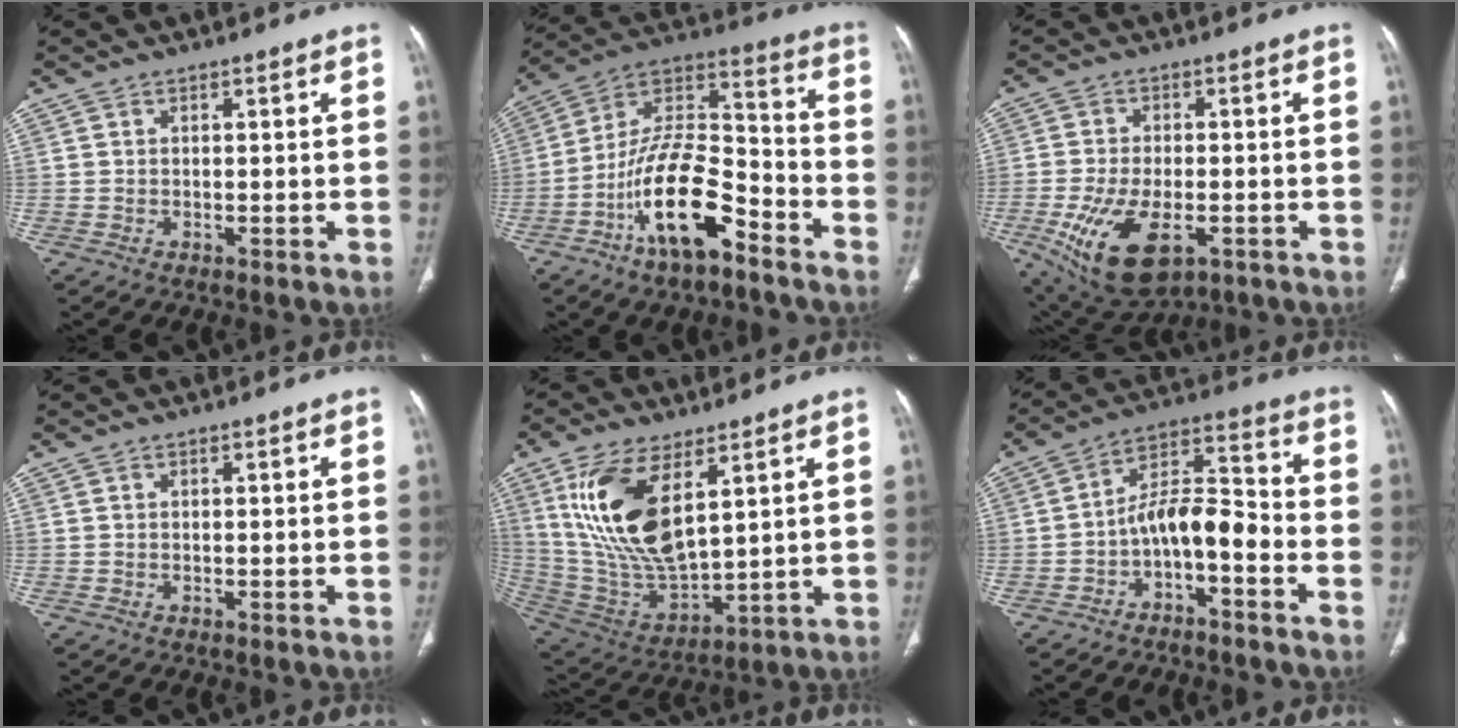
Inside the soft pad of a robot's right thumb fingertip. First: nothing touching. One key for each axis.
{"total": 18.2, "fx": -9.8, "fy": 7.4, "fz": 13.4, "tx": -0.235, "ty": 0.074, "tz": -0.179}
{"total": 14.4, "fx": -5.5, "fy": 7.4, "fz": 11.1, "tx": -0.213, "ty": 0.002, "tz": -0.078}
{"total": 0.0}
{"total": 18.4, "fx": 7.1, "fy": 8.2, "fz": 14.8, "tx": -0.283, "ty": -0.029, "tz": 0.155}
{"total": 9.8, "fx": -3.8, "fy": 4.0, "fz": 8.1, "tx": -0.132, "ty": 0.069, "tz": -0.071}